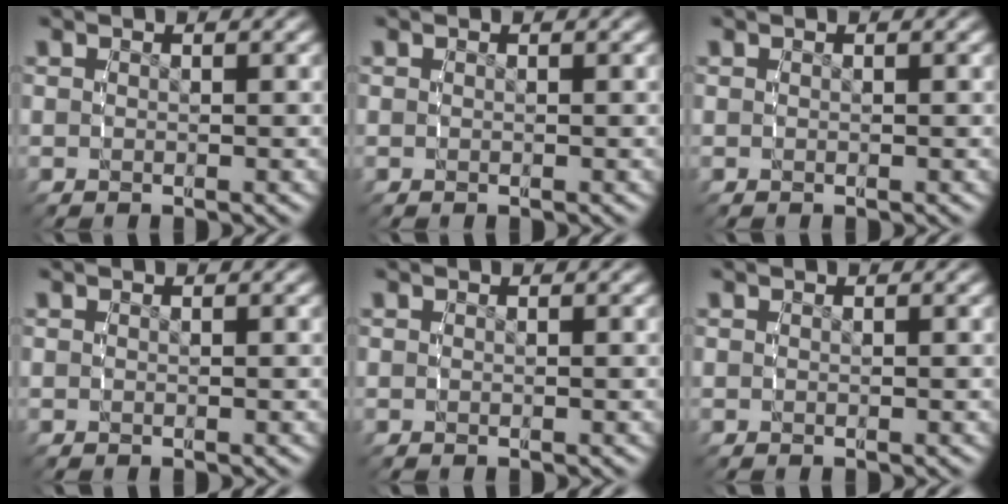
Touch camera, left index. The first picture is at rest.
{"total": 0.0}
{"total": 0.0}
{"total": 0.0}
{"total": 0.0}
{"total": 0.0}